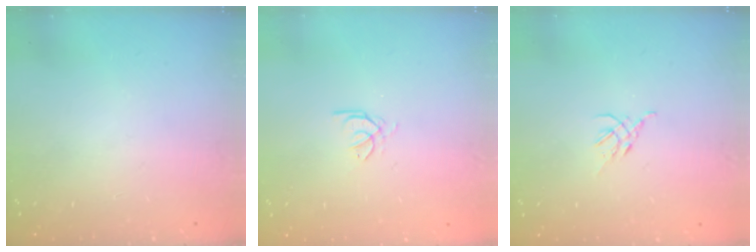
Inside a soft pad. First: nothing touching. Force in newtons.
{"total": 0.9, "press": 0.8, "slide": 0.4}
{"total": 2.7, "press": 2.6, "slide": 0.7}